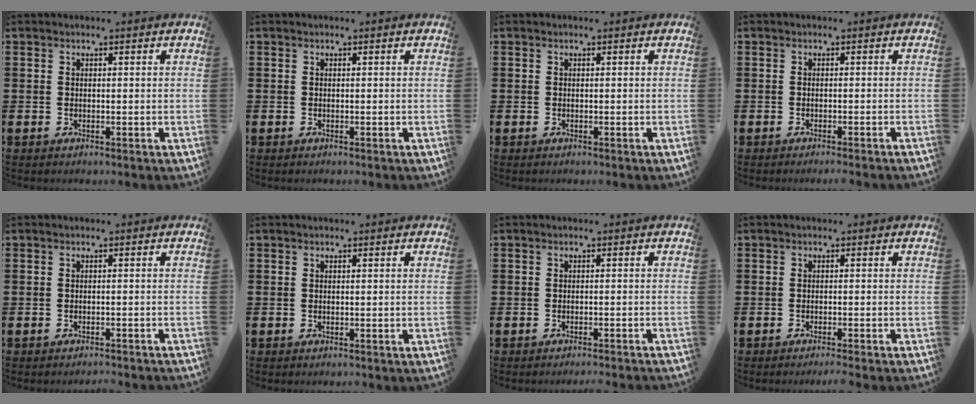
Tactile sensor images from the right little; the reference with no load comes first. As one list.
[{"total": 0.0}, {"total": 0.0}, {"total": 0.7, "force": [-0.7, -0.2, 0.2], "torque": [-0.002, -0.001, -0.013]}, {"total": 1.1, "force": [-1.1, -0.2, 0.0], "torque": [0.000, 0.002, -0.023]}, {"total": 0.0}, {"total": 1.1, "force": [-1.0, -0.3, 0.1], "torque": [-0.001, 0.003, -0.022]}, {"total": 1.1, "force": [-1.0, -0.3, 0.3], "torque": [-0.003, 0.000, -0.019]}]